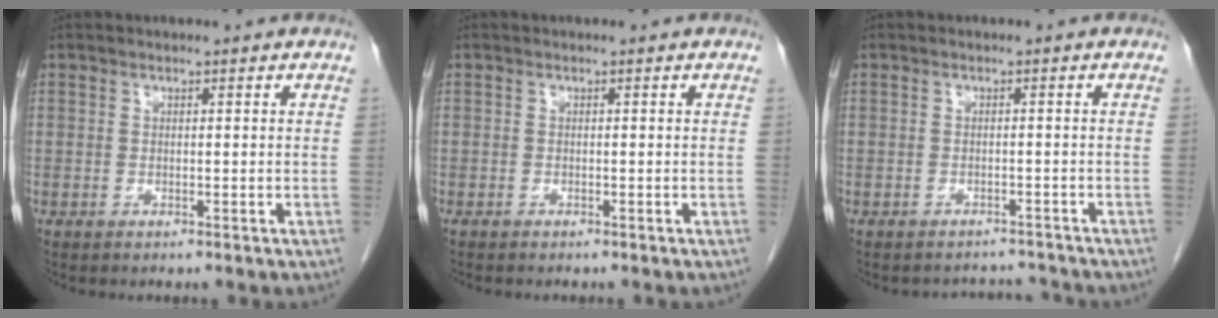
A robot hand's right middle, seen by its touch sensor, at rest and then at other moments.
{"total": 0.7, "force": [-0.6, 0.2, 0.3], "torque": [-0.007, 0.000, -0.009]}
{"total": 3.1, "force": [-3.0, 0.4, -0.9], "torque": [0.014, 0.007, -0.039]}